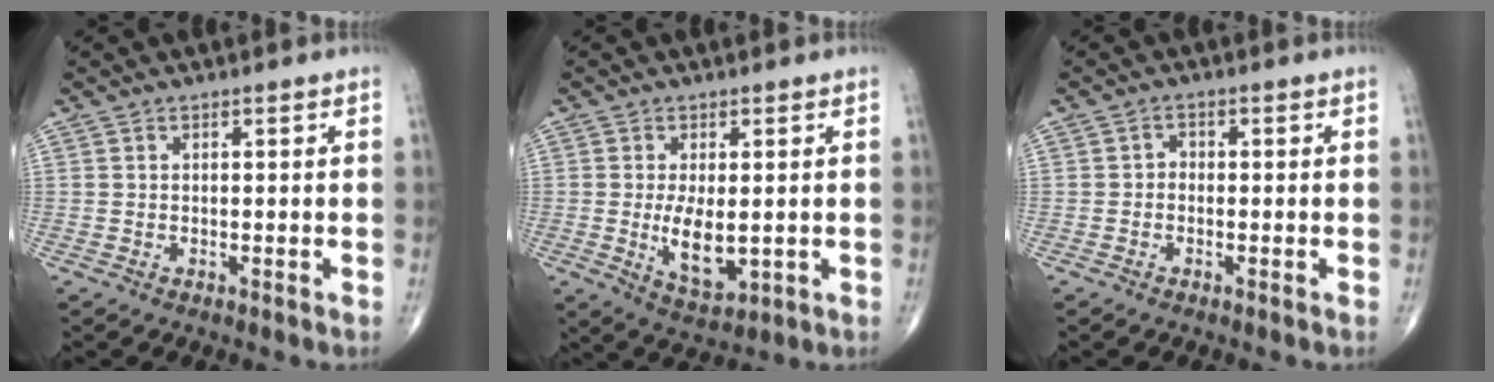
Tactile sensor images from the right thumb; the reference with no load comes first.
{"total": 7.5, "force": [-0.5, 3.6, 6.6], "torque": [-0.106, -0.017, 0.002]}
{"total": 1.3, "force": [-0.4, 1.0, 0.6], "torque": [0.005, 0.005, -0.014]}